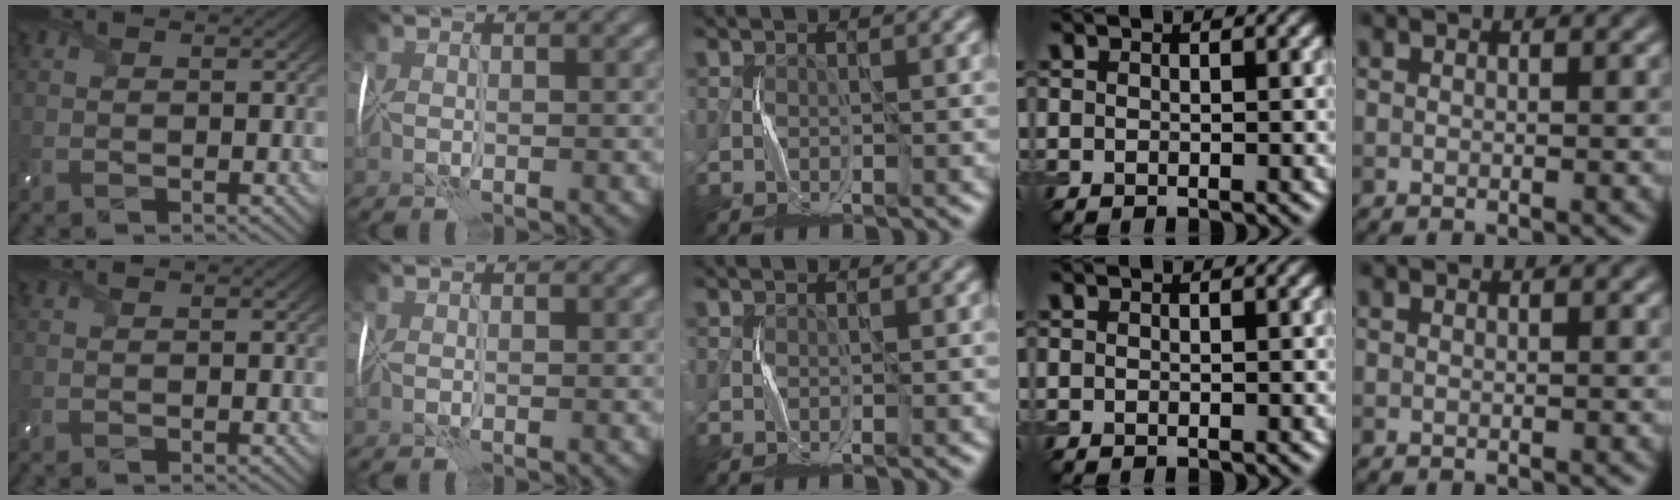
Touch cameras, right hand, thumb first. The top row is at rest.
{}